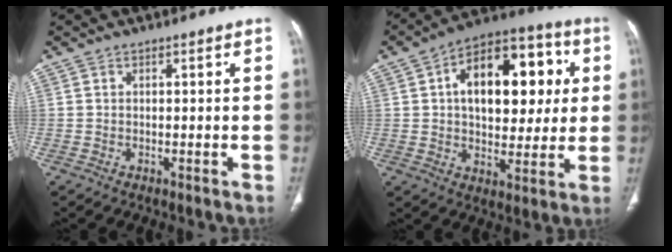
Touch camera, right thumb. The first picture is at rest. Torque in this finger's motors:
{"motor_torque": [-0.53, 1.42, 0.47, -0.04, 0.14]}